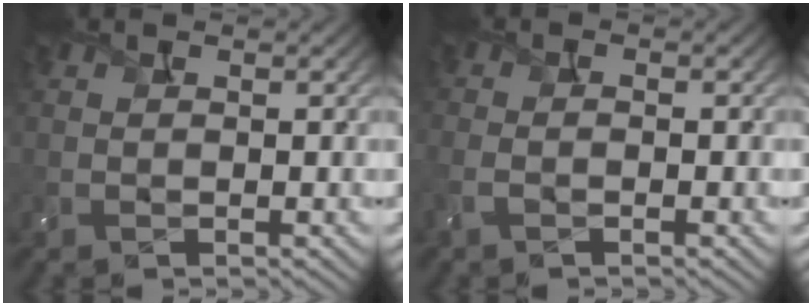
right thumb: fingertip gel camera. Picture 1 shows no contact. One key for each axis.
{"total": 2.2, "fx": -1.1, "fy": 0.8, "fz": 1.8, "tx": -0.044, "ty": -0.001, "tz": -0.029}